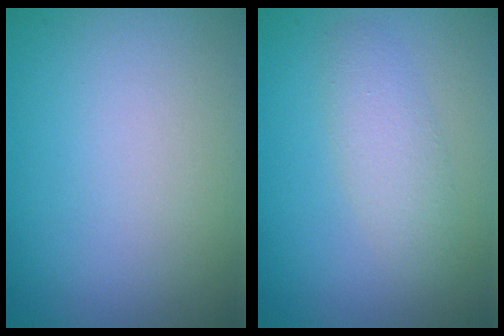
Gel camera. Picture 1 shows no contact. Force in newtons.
{"total": 2.5, "press": 2.5, "slide": 0.1}